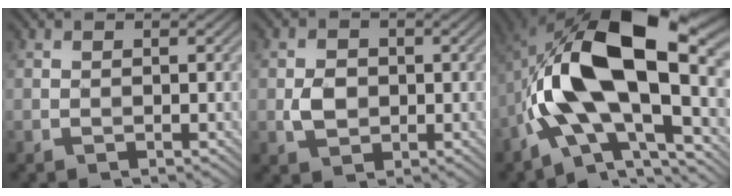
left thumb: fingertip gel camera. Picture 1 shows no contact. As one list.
[{"total": 3.1, "force": [-0.3, 2.6, 1.7], "torque": [-0.038, -0.004, -0.008]}, {"total": 17.9, "force": [-0.6, 8.1, 15.9], "torque": [-0.286, 0.027, -0.020]}]